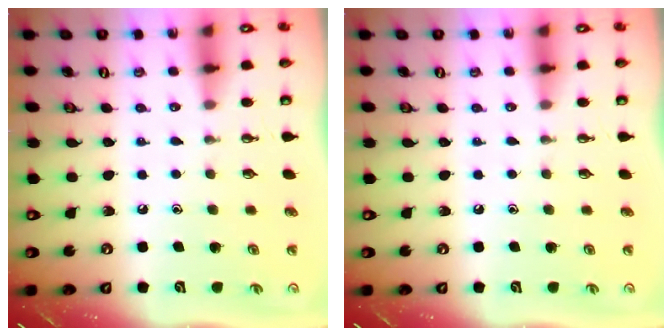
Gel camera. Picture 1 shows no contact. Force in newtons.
{"total": 0.0}